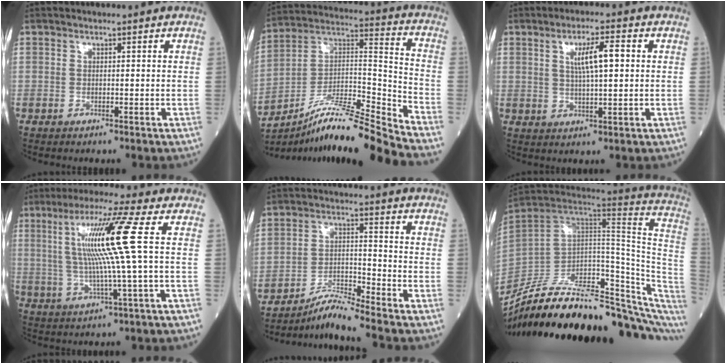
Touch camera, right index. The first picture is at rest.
{"total": 17.9, "force": [-15.4, -2.0, 8.9], "torque": [-0.154, 0.022, -0.273]}
{"total": 6.1, "force": [1.5, 0.8, 5.9], "torque": [-0.105, 0.007, 0.028]}
{"total": 12.4, "force": [2.5, -1.7, 12.0], "torque": [-0.227, 0.010, 0.044]}
{"total": 6.7, "force": [-6.2, -1.7, 1.9], "torque": [-0.040, -0.010, -0.114]}
{"total": 29.9, "force": [-23.4, 7.5, 17.0], "torque": [-0.208, -0.003, -0.343]}